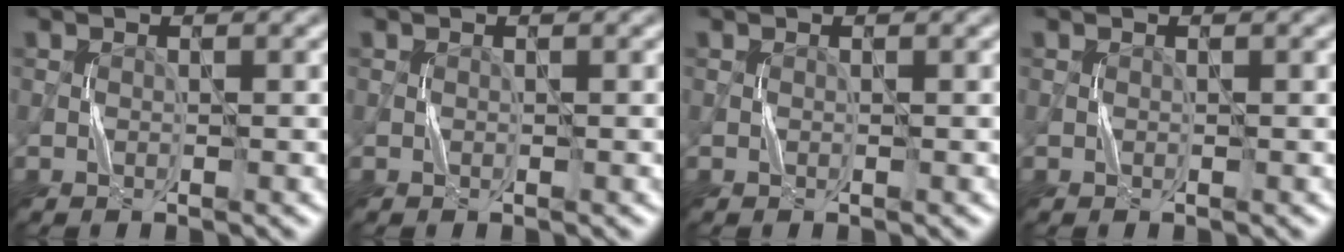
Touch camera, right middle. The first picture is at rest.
{"total": 0.0}
{"total": 0.0}
{"total": 0.0}